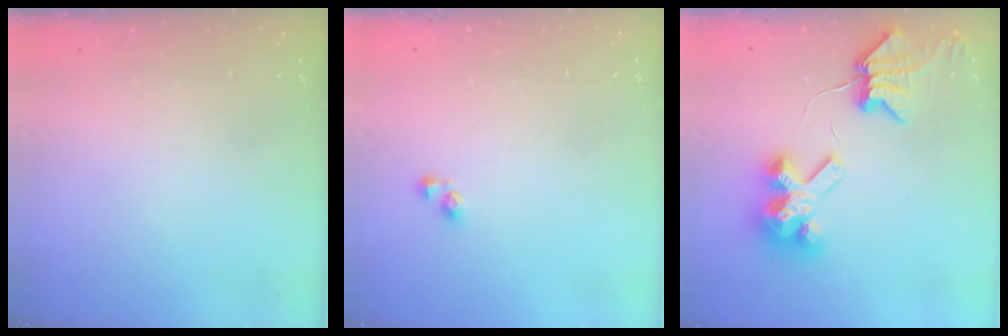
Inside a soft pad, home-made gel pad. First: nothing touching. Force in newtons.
{"total": 3.4, "press": 3.4, "slide": 0.2}
{"total": 8.8, "press": 8.7, "slide": 1.2}